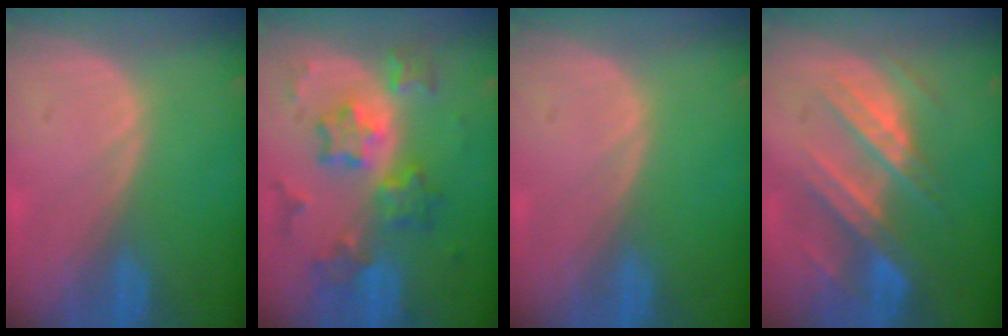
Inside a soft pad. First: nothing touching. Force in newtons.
{"total": 8.9, "press": 8.9, "slide": 0.8}
{"total": 0.0}
{"total": 9.0, "press": 7.9, "slide": 4.2}